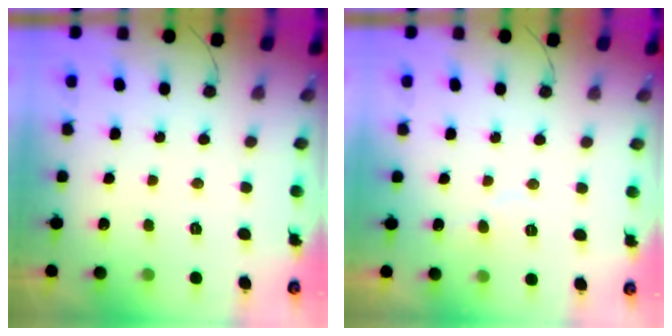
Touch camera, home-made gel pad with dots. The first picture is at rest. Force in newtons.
{"total": 5.1, "press": 5.0, "slide": 0.5}